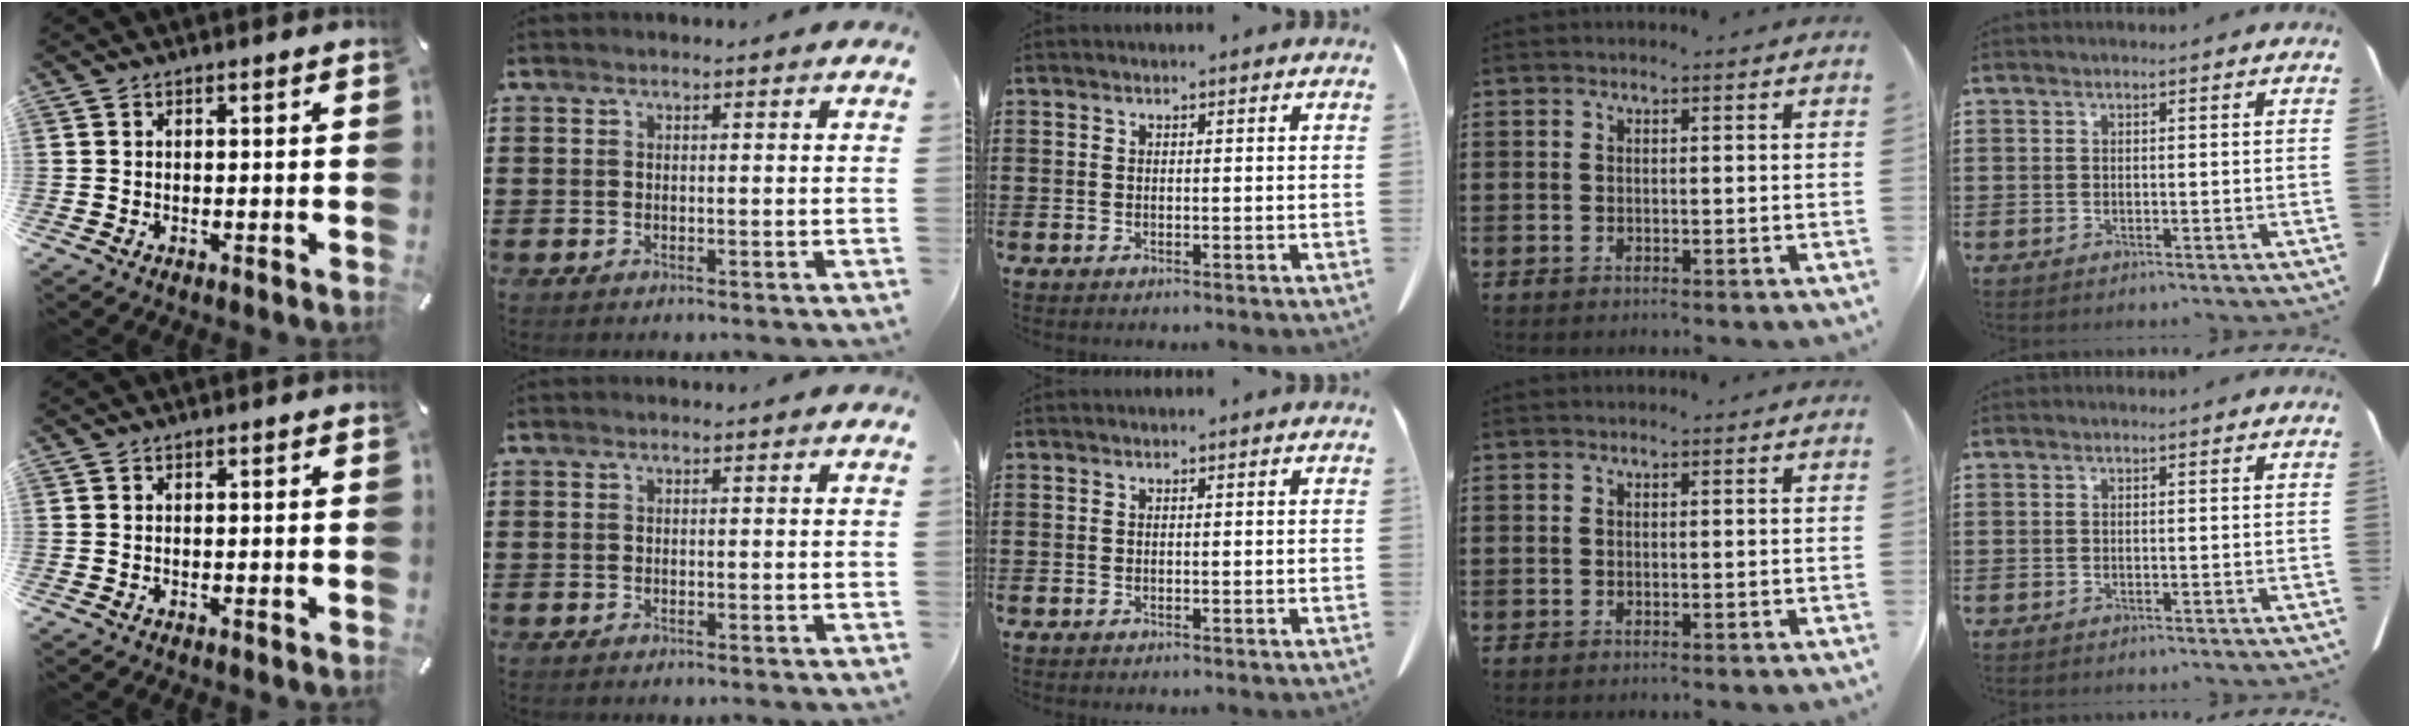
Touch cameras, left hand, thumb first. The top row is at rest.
{}